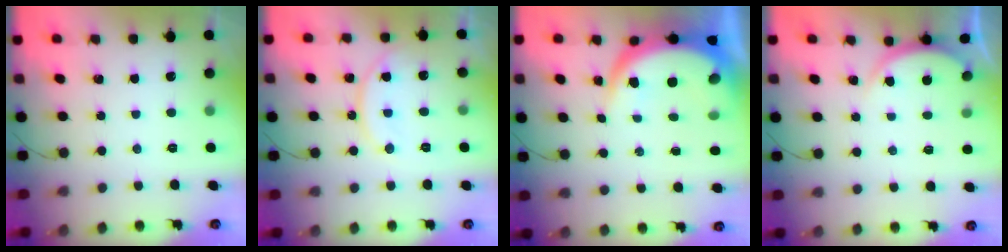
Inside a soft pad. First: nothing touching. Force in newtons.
{"total": 12.0, "press": 11.9, "slide": 1.0}
{"total": 9.0, "press": 8.9, "slide": 1.3}
{"total": 3.3, "press": 3.3, "slide": 0.4}